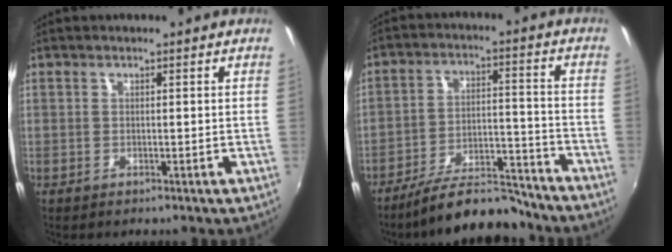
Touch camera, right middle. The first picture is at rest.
{"total": 14.3, "force": [-12.6, 3.2, 5.9], "torque": [-0.118, 0.007, -0.189]}